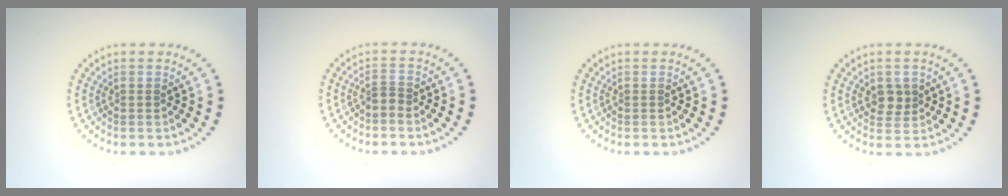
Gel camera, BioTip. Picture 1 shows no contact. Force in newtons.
{"total": 0.9, "press": 0.5, "slide": 0.7}
{"total": 0.0}
{"total": 1.9, "press": 1.7, "slide": 0.7}